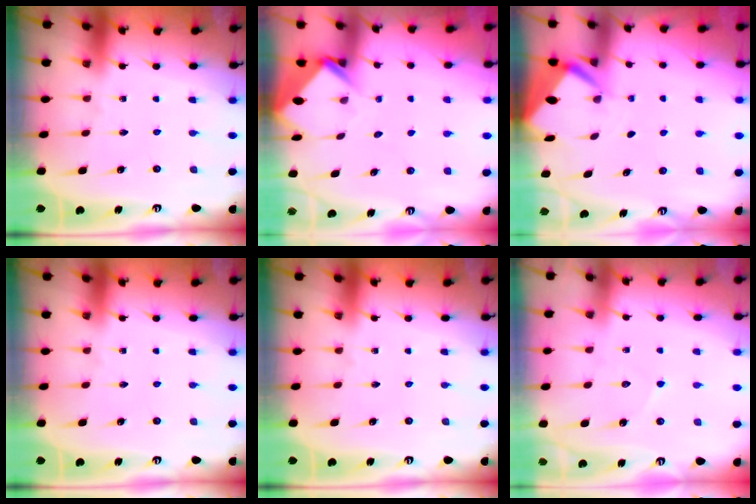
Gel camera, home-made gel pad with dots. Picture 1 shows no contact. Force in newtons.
{"total": 3.8, "press": 3.8, "slide": 0.3}
{"total": 2.7, "press": 2.6, "slide": 0.3}
{"total": 0.0}
{"total": 0.0}
{"total": 4.5, "press": 4.5, "slide": 0.1}